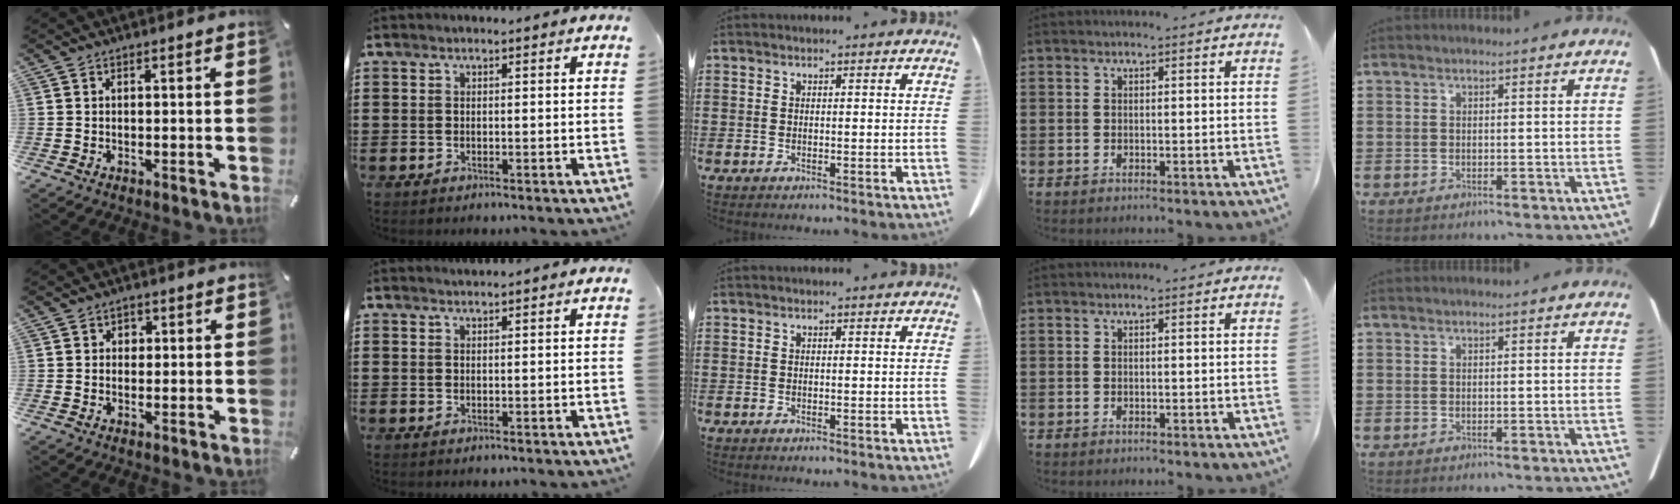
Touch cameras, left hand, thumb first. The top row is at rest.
{"thumb": {"total": 2.0, "force": [0.1, 1.9, 0.6], "torque": [0.002, 0.001, -0.006]}, "index": {"total": 0.8, "force": [0.8, -0.2, 0.1], "torque": [-0.001, -0.001, 0.017]}}